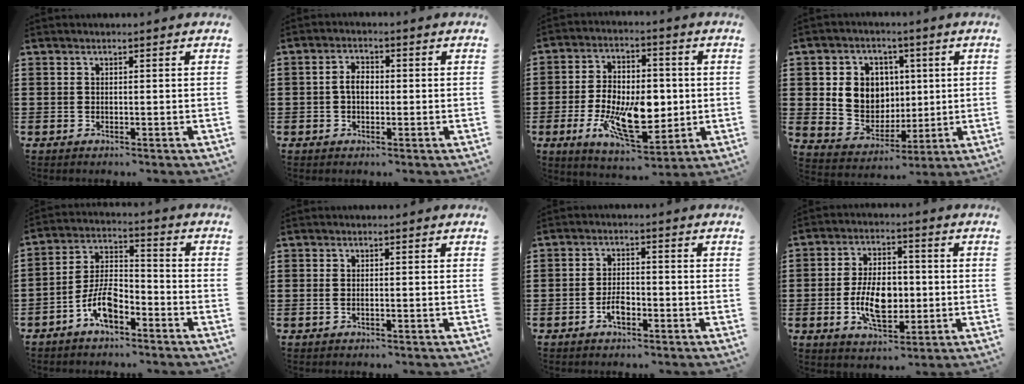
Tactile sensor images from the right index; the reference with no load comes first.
{"total": 2.7, "force": [-0.4, 1.5, 2.2], "torque": [-0.043, 0.003, -0.008]}
{"total": 13.3, "force": [-2.0, 6.9, 11.2], "torque": [-0.208, -0.011, -0.033]}
{"total": 7.4, "force": [1.5, 6.9, 2.3], "torque": [-0.063, 0.007, 0.030]}
{"total": 7.6, "force": [-4.5, 3.4, 5.2], "torque": [-0.112, 0.012, -0.085]}
{"total": 0.7, "force": [-0.2, 0.2, 0.6], "torque": [-0.013, -0.004, -0.003]}
{"total": 3.4, "force": [-1.6, 1.5, 2.5], "torque": [-0.054, 0.003, -0.032]}
{"total": 9.0, "force": [-1.5, 5.1, 7.3], "torque": [-0.139, 0.000, -0.034]}